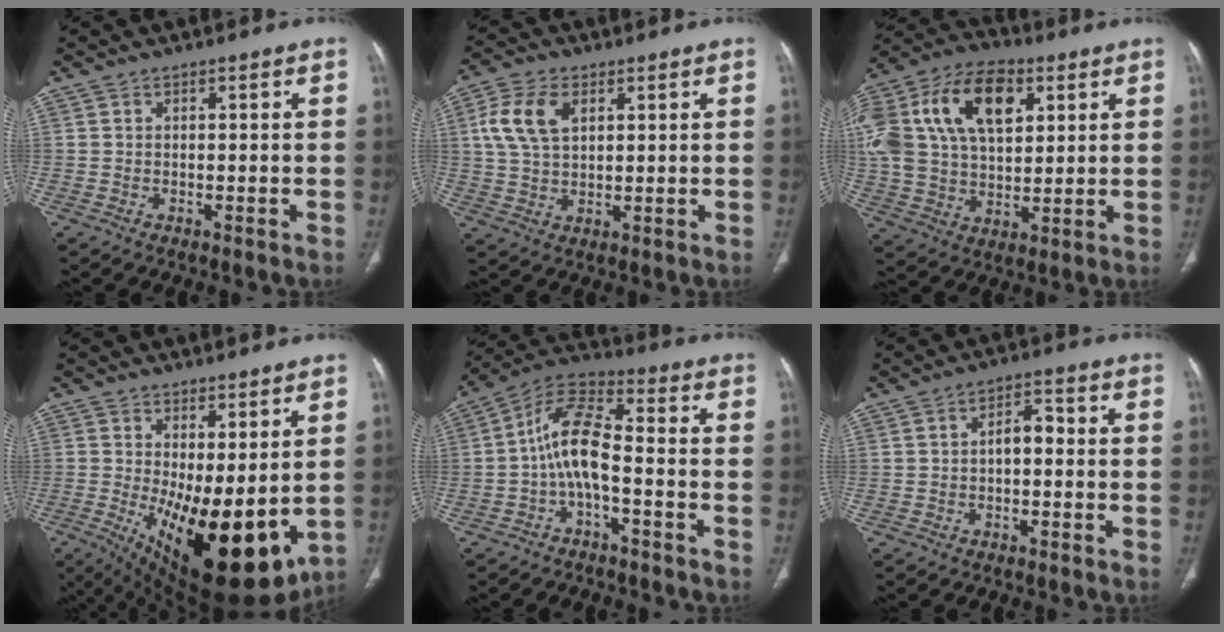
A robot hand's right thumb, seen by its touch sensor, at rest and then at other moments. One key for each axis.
{"total": 9.1, "fx": 3.0, "fy": 5.5, "fz": 6.6, "tx": -0.133, "ty": 0.003, "tz": 0.060}
{"total": 29.1, "fx": 9.8, "fy": 18.0, "fz": 20.6, "tx": -0.448, "ty": 0.047, "tz": 0.181}
{"total": 19.2, "fx": -1.3, "fy": 7.8, "fz": 17.5, "tx": -0.267, "ty": -0.038, "tz": 0.010}
{"total": 9.8, "fx": -2.5, "fy": 3.7, "fz": 8.8, "tx": -0.172, "ty": 0.053, "tz": -0.057}
{"total": 3.6, "fx": -0.5, "fy": 2.0, "fz": 2.9, "tx": -0.037, "ty": 0.019, "tz": -0.014}